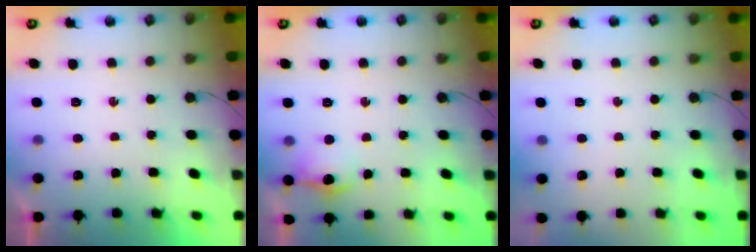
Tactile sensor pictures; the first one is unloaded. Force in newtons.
{"total": 9.6, "press": 9.6, "slide": 0.9}
{"total": 0.0}